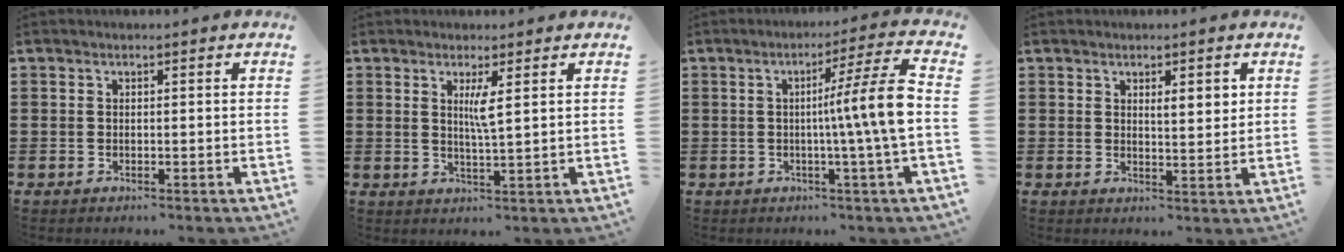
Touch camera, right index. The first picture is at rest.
{"total": 3.0, "force": [1.1, 0.0, 2.8], "torque": [-0.059, -0.004, 0.016]}
{"total": 10.1, "force": [-0.2, -0.3, 10.1], "torque": [-0.164, -0.011, -0.013]}
{"total": 3.0, "force": [1.2, 1.0, 2.5], "torque": [-0.035, -0.001, 0.015]}